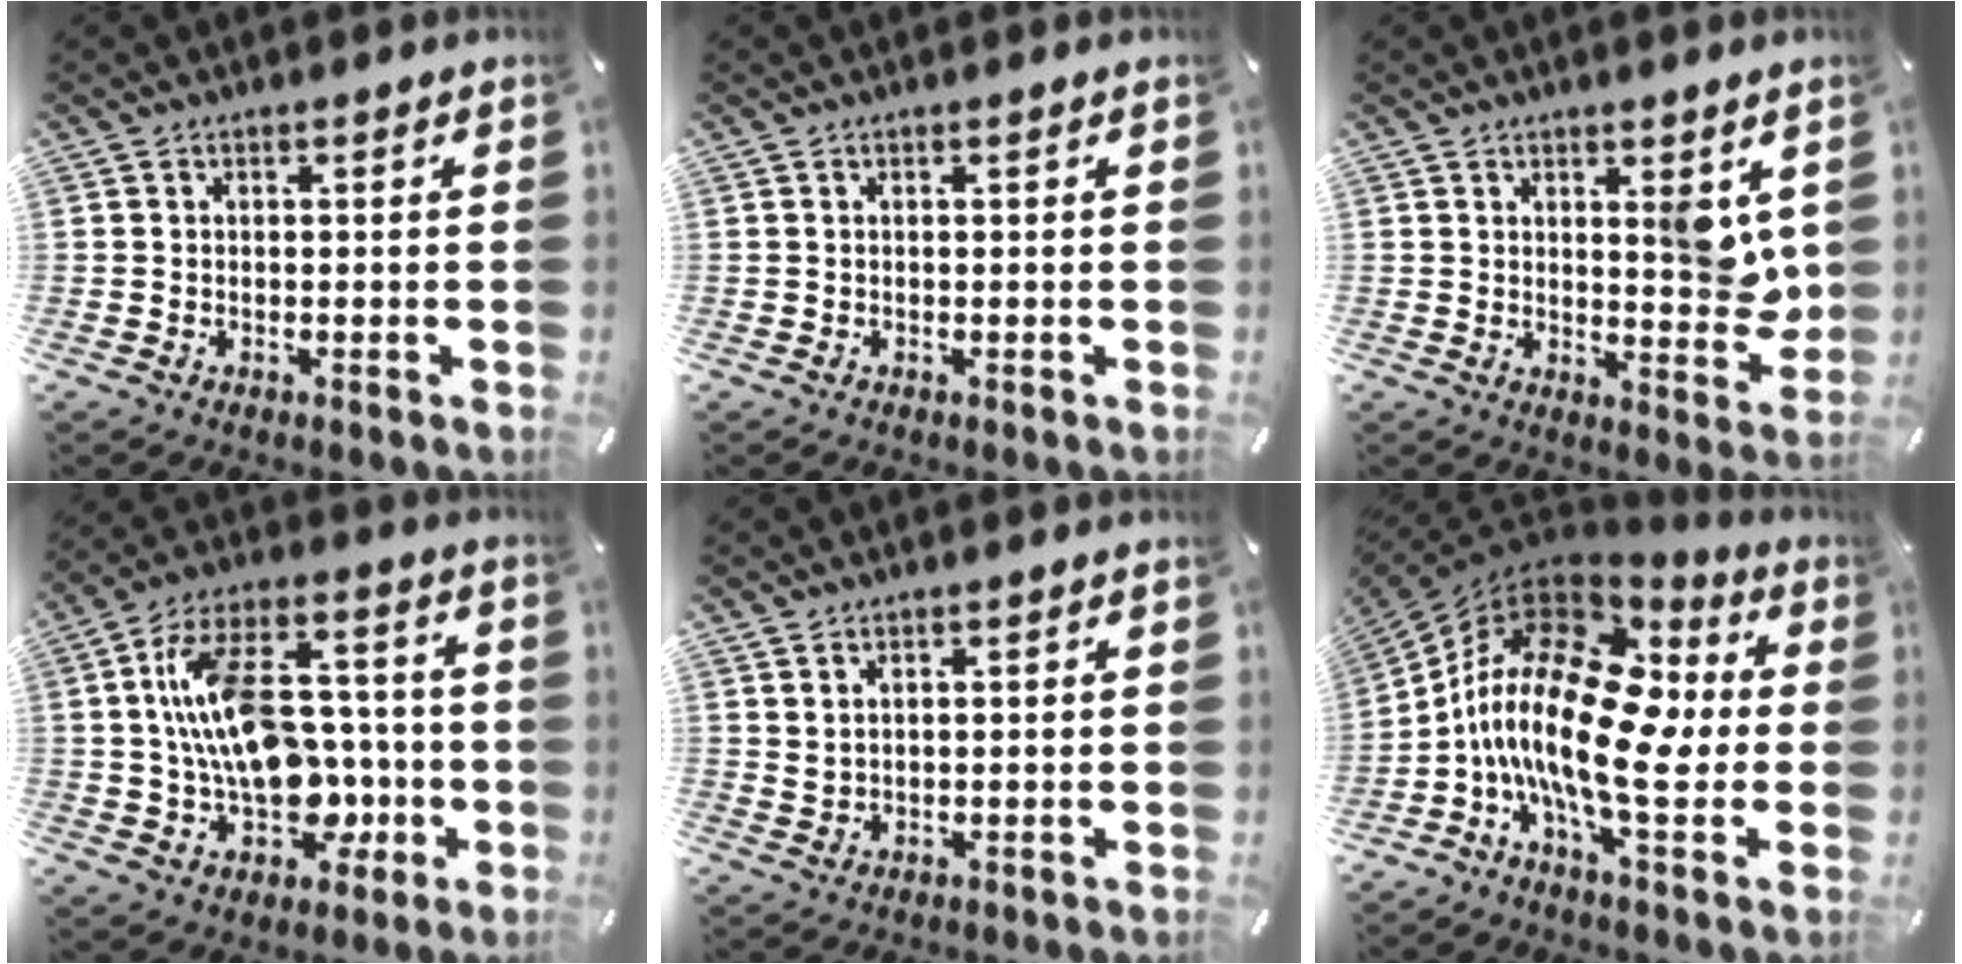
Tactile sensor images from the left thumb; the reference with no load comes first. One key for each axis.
{"total": 0.0}
{"total": 7.4, "fx": 3.1, "fy": 3.5, "fz": 5.8, "tx": -0.051, "ty": -0.032, "tz": 0.048}
{"total": 19.8, "fx": -0.5, "fy": 13.2, "fz": 14.7, "tx": -0.263, "ty": 0.011, "tz": -0.003}
{"total": 1.8, "fx": 1.4, "fy": 0.9, "fz": 0.7, "tx": -0.016, "ty": -0.001, "tz": 0.027}
{"total": 21.1, "fx": -3.7, "fy": 9.8, "fz": 18.3, "tx": -0.383, "ty": 0.000, "tz": -0.069}